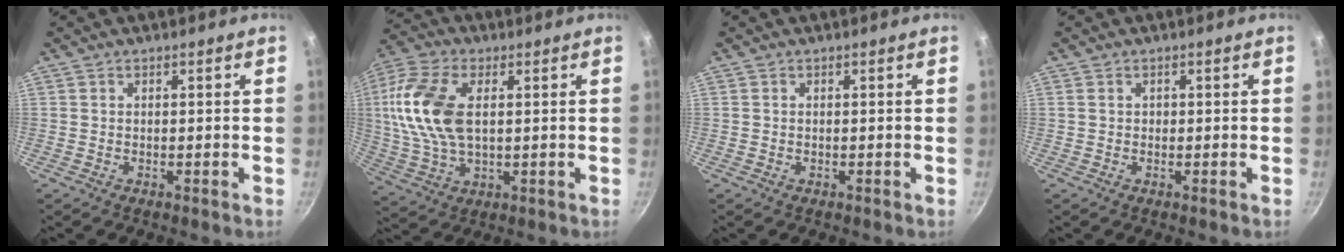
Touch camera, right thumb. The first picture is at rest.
{"total": 15.7, "force": [2.6, 8.9, 12.6], "torque": [-0.254, 0.005, 0.045]}
{"total": 0.0}
{"total": 0.7, "force": [0.1, 0.6, 0.2], "torque": [0.000, 0.002, 0.001]}